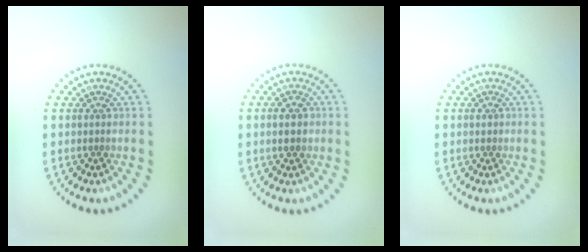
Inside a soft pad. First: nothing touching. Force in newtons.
{"total": 2.4, "press": 2.4, "slide": 0.2}
{"total": 0.7, "press": 0.7, "slide": 0.1}